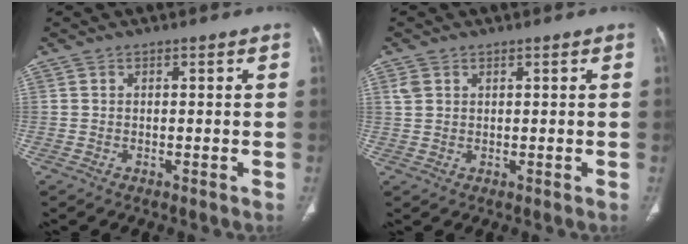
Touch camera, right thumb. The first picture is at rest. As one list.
[{"total": 2.0, "force": [1.0, 1.4, 1.0], "torque": [-0.020, 0.002, 0.027]}]